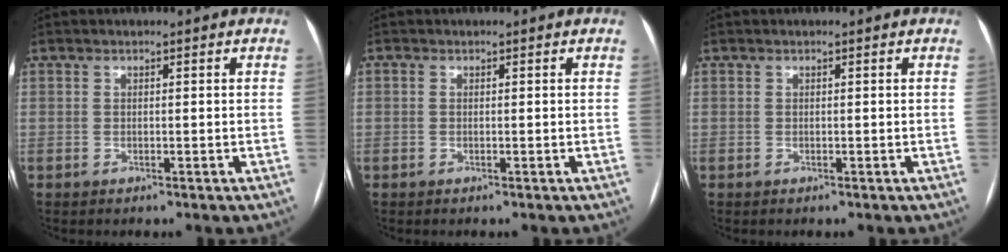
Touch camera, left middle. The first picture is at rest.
{"total": 0.0}
{"total": 0.0}